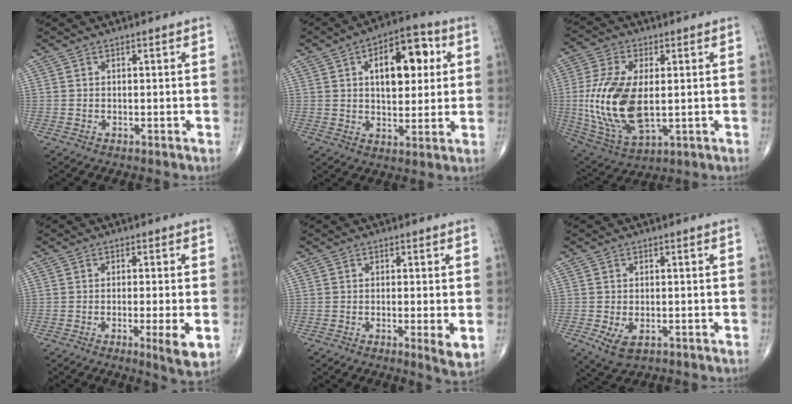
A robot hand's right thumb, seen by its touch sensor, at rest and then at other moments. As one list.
[{"total": 14.6, "force": [3.8, 7.8, 11.7], "torque": [-0.131, 0.009, 0.053]}, {"total": 17.7, "force": [-0.1, 9.1, 15.2], "torque": [-0.325, -0.012, 0.011]}, {"total": 5.8, "force": [-1.6, 0.7, 5.5], "torque": [-0.086, -0.014, -0.026]}, {"total": 4.2, "force": [-0.7, 0.7, 4.0], "torque": [-0.068, -0.014, -0.014]}, {"total": 4.5, "force": [-1.5, 2.5, 3.5], "torque": [-0.065, -0.003, -0.018]}]